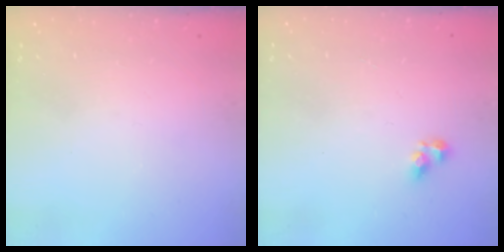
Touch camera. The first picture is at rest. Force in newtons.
{"total": 5.1, "press": 5.1, "slide": 0.3}